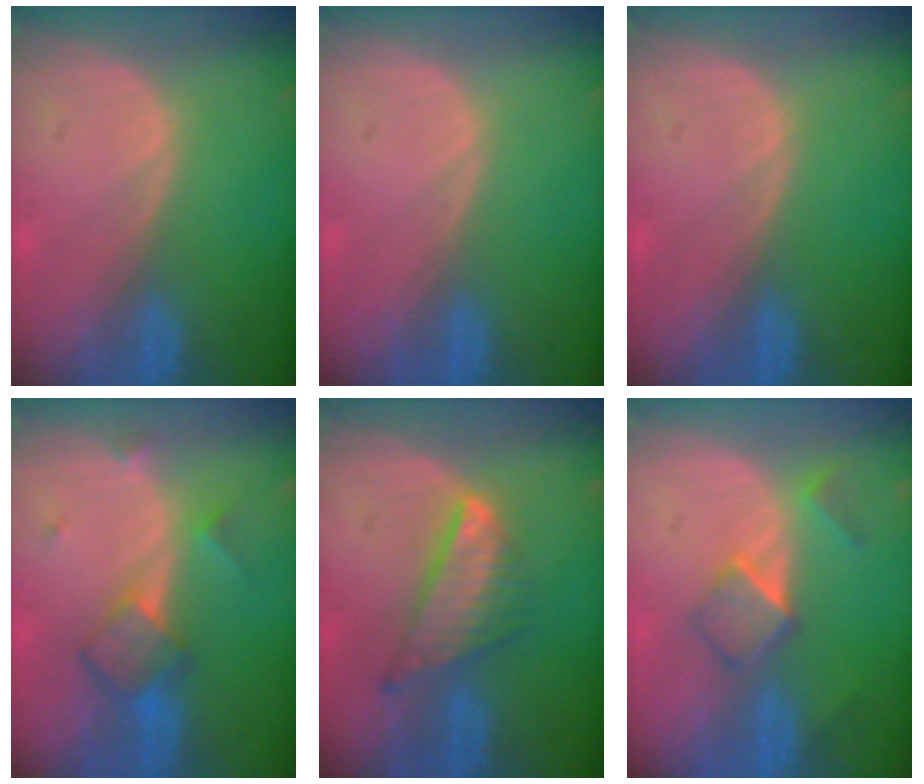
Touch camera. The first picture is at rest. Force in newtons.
{"total": 0.0}
{"total": 0.0}
{"total": 5.9, "press": 5.2, "slide": 2.9}
{"total": 7.5, "press": 6.5, "slide": 3.7}
{"total": 5.1, "press": 4.5, "slide": 2.5}